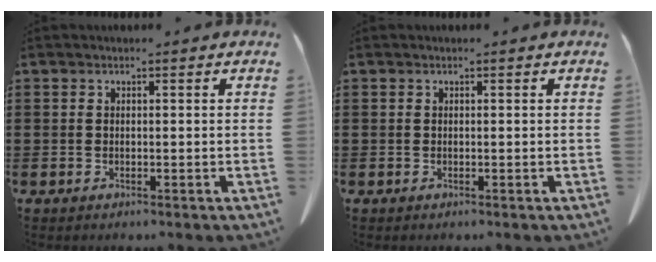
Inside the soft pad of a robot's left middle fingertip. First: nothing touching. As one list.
[{"total": 0.0}]